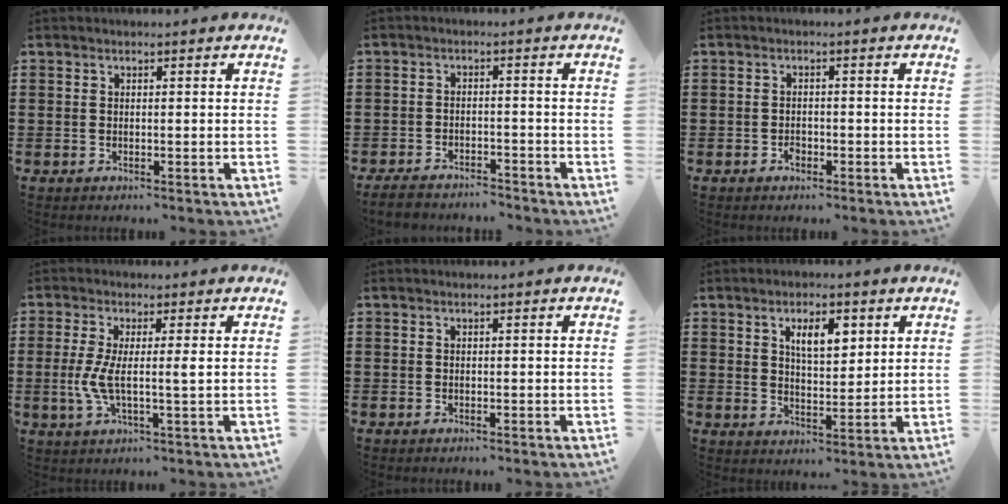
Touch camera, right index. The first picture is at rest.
{"total": 3.5, "force": [-3.4, 0.6, 0.5], "torque": [-0.017, 0.003, -0.072]}
{"total": 1.3, "force": [-0.8, 0.8, 0.6], "torque": [-0.015, -0.003, -0.015]}
{"total": 4.9, "force": [0.1, 0.5, 4.8], "torque": [-0.113, -0.012, -0.008]}
{"total": 0.0}
{"total": 5.6, "force": [2.6, 2.4, 4.3], "torque": [-0.077, 0.004, 0.040]}